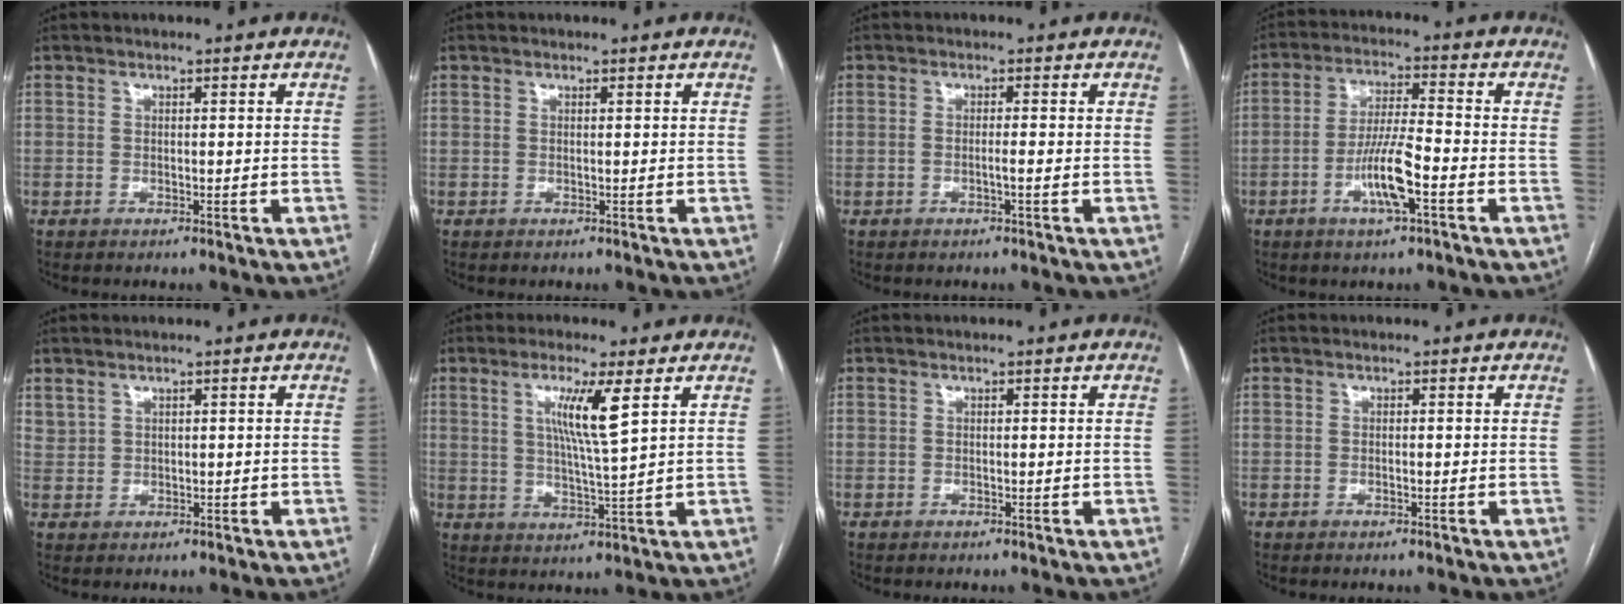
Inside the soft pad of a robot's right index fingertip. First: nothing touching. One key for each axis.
{"total": 0.0}
{"total": 1.3, "fx": -0.5, "fy": -0.2, "fz": 1.2, "tx": -0.021, "ty": 0.000, "tz": -0.010}
{"total": 8.4, "fx": -3.3, "fy": 0.8, "fz": 7.7, "tx": -0.150, "ty": 0.000, "tz": -0.061}
{"total": 1.7, "fx": 1.4, "fy": 1.0, "fz": 0.4, "tx": -0.009, "ty": 0.006, "tz": 0.032}
{"total": 7.2, "fx": 2.8, "fy": -0.6, "fz": 6.6, "tx": -0.123, "ty": -0.009, "tz": 0.053}
{"total": 0.0}
{"total": 0.5, "fx": -0.1, "fy": 0.1, "fz": 0.5, "tx": -0.011, "ty": -0.001, "tz": -0.001}